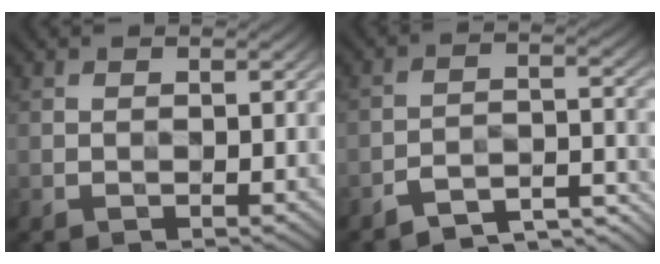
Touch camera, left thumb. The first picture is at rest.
{"total": 6.5, "force": [-5.7, 1.6, 2.8], "torque": [-0.045, 0.000, -0.093]}